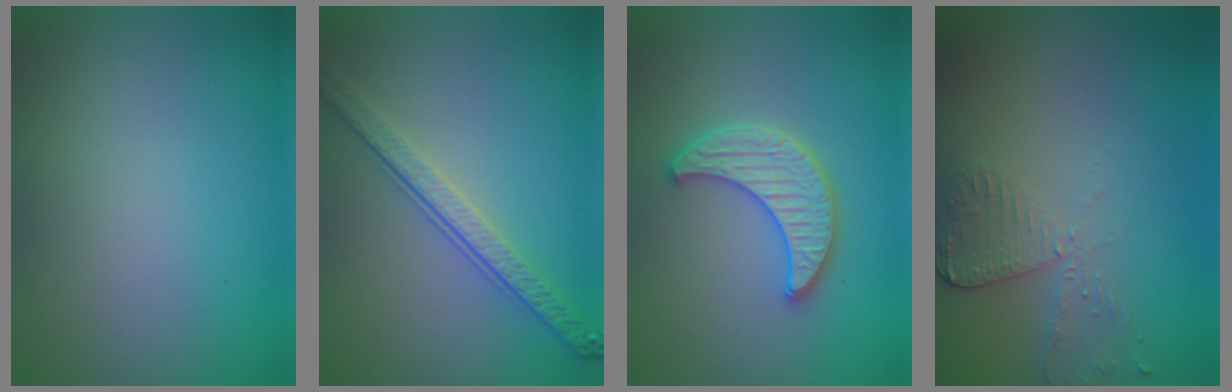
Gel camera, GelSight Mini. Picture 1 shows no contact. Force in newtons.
{"total": 4.2, "press": 3.0, "slide": 2.9}
{"total": 3.8, "press": 3.5, "slide": 1.4}
{"total": 2.6, "press": 2.3, "slide": 1.2}